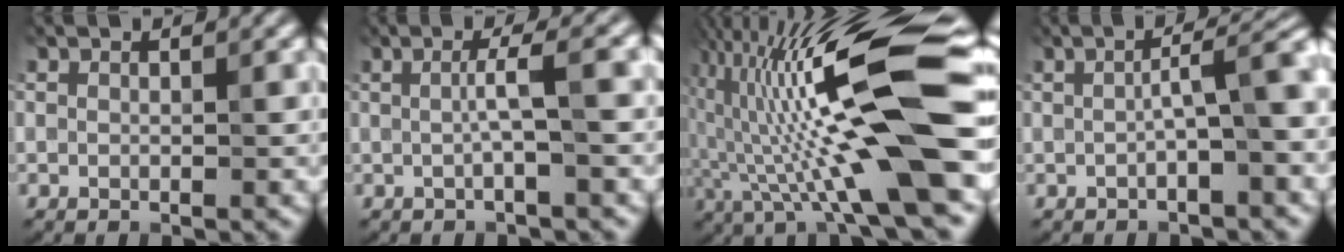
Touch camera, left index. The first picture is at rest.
{"total": 2.5, "force": [0.0, -0.1, 2.5], "torque": [-0.051, 0.011, -0.002]}
{"total": 15.2, "force": [-0.1, 2.0, 15.0], "torque": [-0.257, 0.031, -0.003]}
{"total": 4.1, "force": [-0.3, 0.5, 4.1], "torque": [-0.067, 0.021, -0.009]}